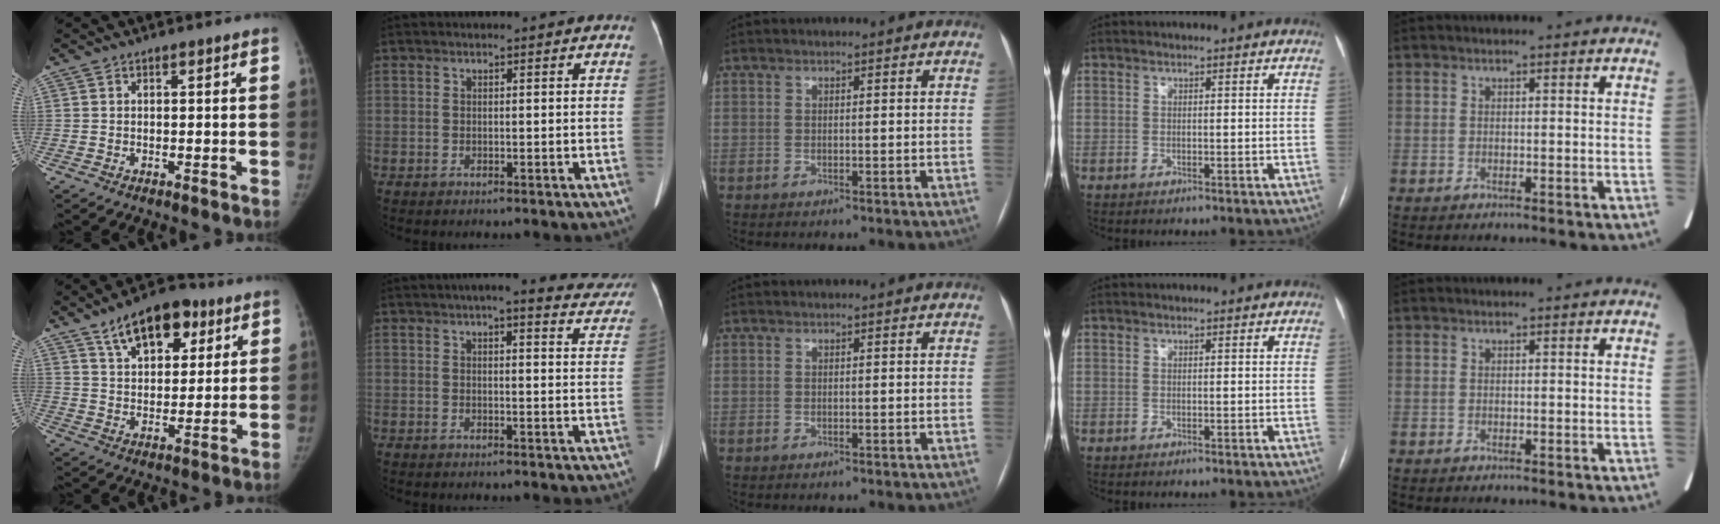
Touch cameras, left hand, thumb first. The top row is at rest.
{"thumb": {"total": 13.1, "force": [7.2, 7.2, 8.3], "torque": [-0.092, -0.021, 0.114]}, "index": {"total": 13.0, "force": [11.7, 2.5, 5.1], "torque": [-0.033, -0.004, 0.114]}}